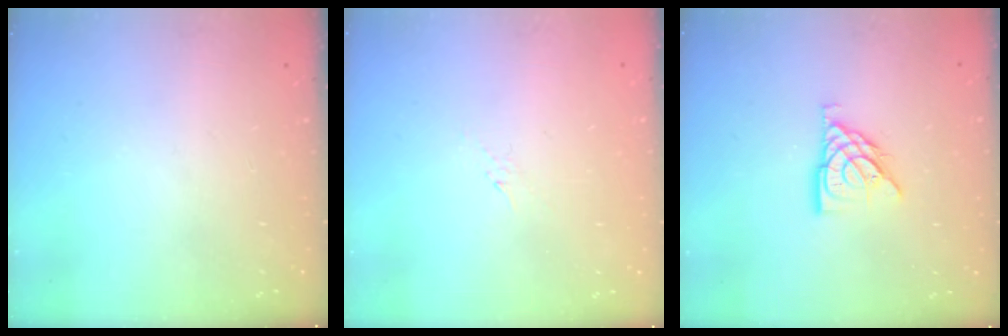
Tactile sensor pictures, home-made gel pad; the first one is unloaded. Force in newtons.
{"total": 2.8, "press": 2.7, "slide": 0.6}
{"total": 9.6, "press": 9.6, "slide": 0.4}